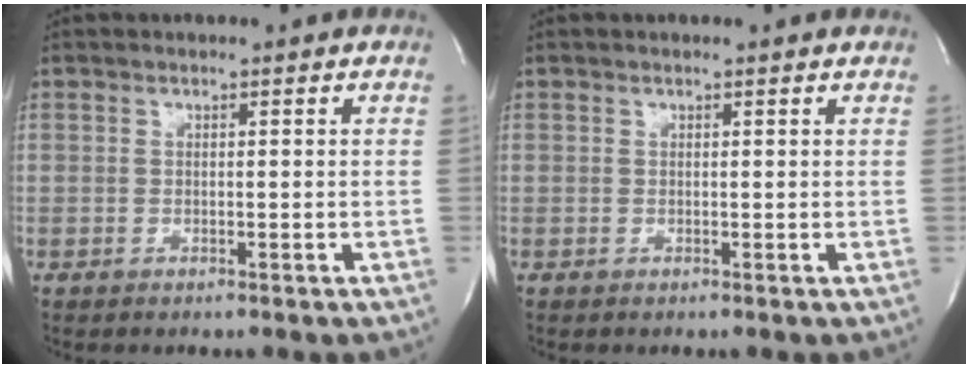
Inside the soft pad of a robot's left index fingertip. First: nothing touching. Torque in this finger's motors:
{"motor_torque": [0.22, -0.01, -0.02, -0.01]}